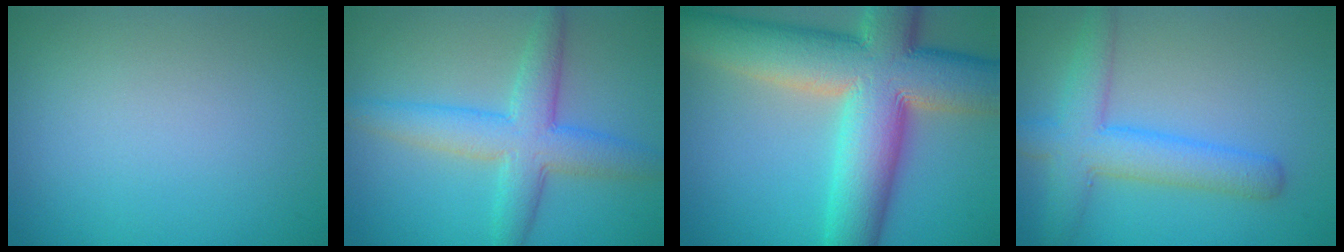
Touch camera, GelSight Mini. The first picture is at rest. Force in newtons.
{"total": 5.6, "press": 5.6, "slide": 0.1}
{"total": 14.6, "press": 14.6, "slide": 1.0}
{"total": 4.3, "press": 4.3, "slide": 0.2}